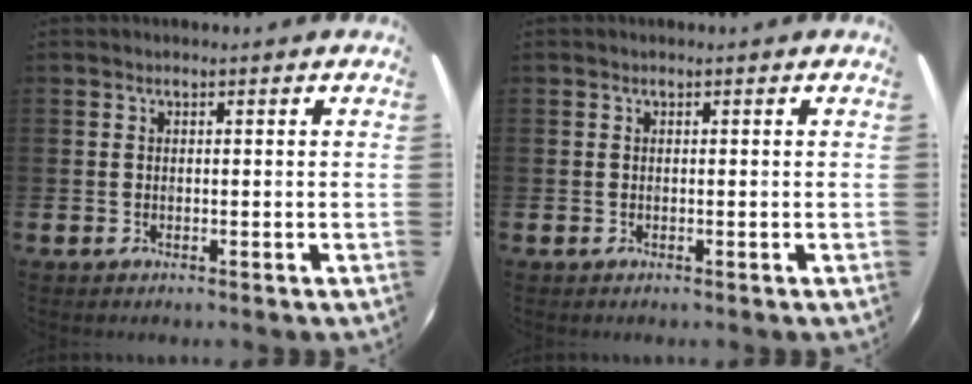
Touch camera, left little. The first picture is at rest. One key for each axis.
{"total": 0.0}